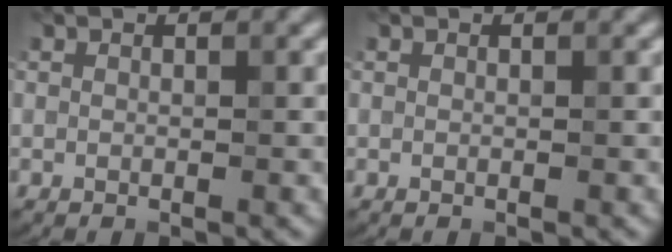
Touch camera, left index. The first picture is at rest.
{"total": 0.0}